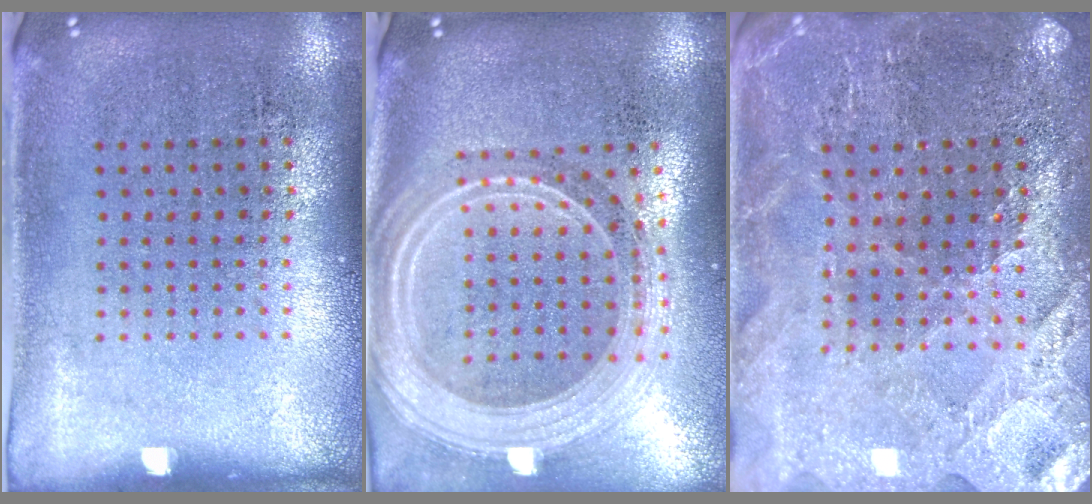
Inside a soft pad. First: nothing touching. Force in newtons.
{"total": 2.7, "press": 2.2, "slide": 1.6}
{"total": 2.6, "press": 2.6, "slide": 0.4}